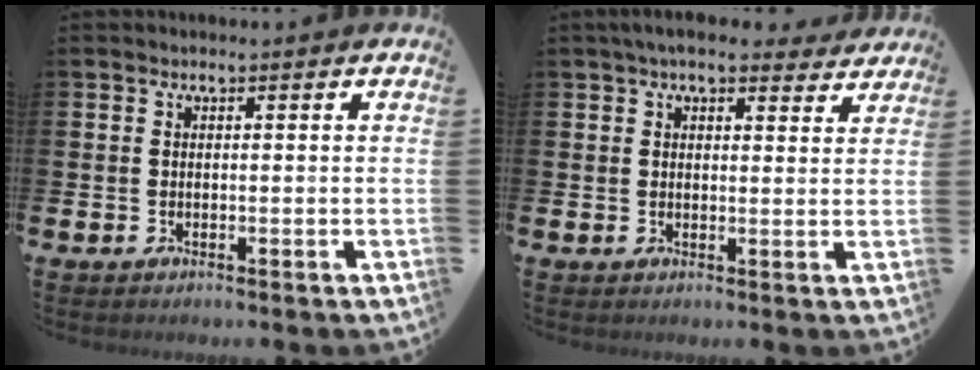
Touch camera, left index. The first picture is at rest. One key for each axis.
{"total": 4.9, "fx": 4.3, "fy": 1.5, "fz": 1.9, "tx": -0.034, "ty": -0.013, "tz": 0.075}